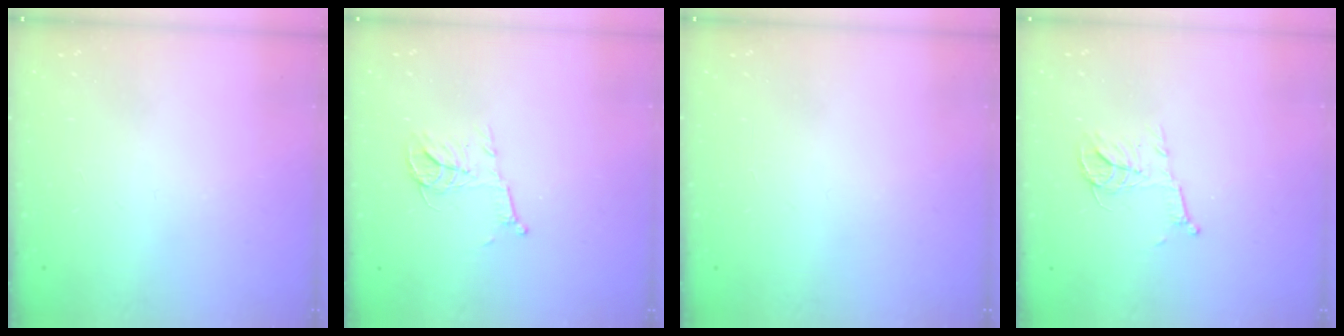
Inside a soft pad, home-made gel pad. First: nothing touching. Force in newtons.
{"total": 8.0, "press": 8.0, "slide": 0.3}
{"total": 0.0}
{"total": 8.0, "press": 8.0, "slide": 0.3}